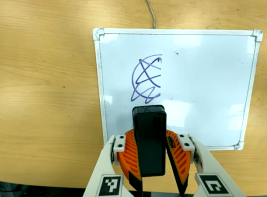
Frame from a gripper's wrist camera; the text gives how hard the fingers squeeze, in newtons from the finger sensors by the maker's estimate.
{"total": 9.6, "left": 10.2, "right": 9.1}